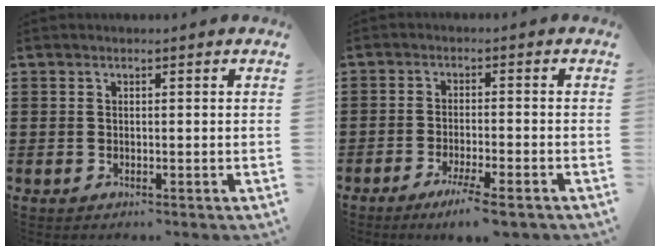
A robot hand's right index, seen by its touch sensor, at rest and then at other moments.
{"total": 4.2, "force": [-3.4, -0.2, 2.4], "torque": [-0.045, -0.011, -0.061]}